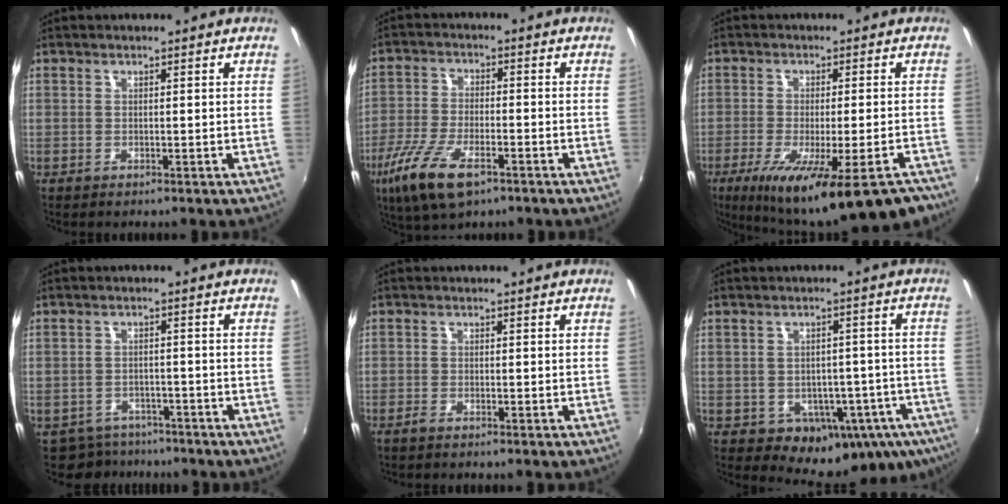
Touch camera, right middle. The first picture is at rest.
{"total": 11.7, "force": [-6.6, 4.3, 8.6], "torque": [-0.197, -0.028, -0.128]}
{"total": 18.5, "force": [-12.6, 3.7, 13.1], "torque": [-0.221, -0.062, -0.182]}
{"total": 5.9, "force": [-4.9, 3.3, 0.3], "torque": [-0.017, 0.006, -0.075]}
{"total": 1.3, "force": [-1.1, 0.1, 0.6], "torque": [-0.016, -0.004, -0.026]}
{"total": 13.1, "force": [-5.6, 9.4, 7.2], "torque": [-0.127, -0.003, -0.052]}